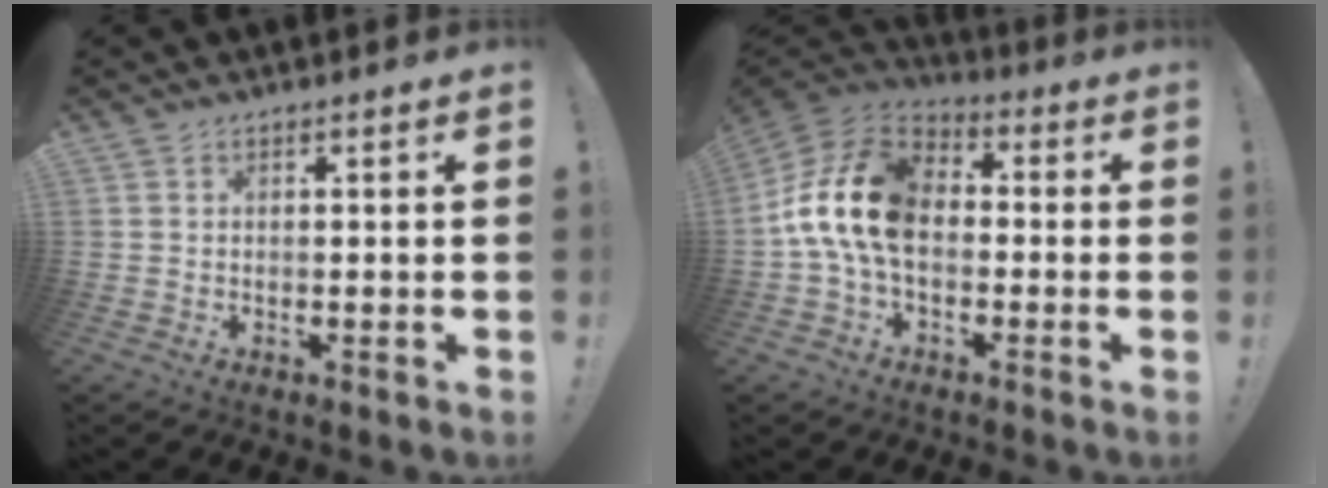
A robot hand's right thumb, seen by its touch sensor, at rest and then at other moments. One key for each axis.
{"total": 17.6, "fx": -0.5, "fy": 11.1, "fz": 13.6, "tx": -0.269, "ty": 0.025, "tz": -0.001}